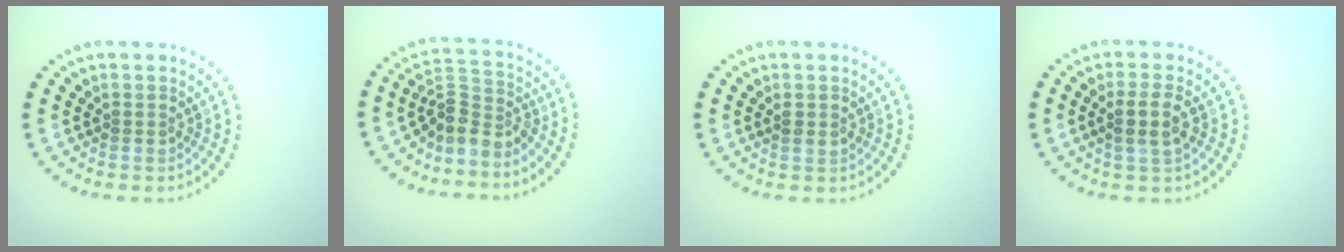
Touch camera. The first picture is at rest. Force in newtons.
{"total": 3.2, "press": 2.2, "slide": 2.4}
{"total": 0.6, "press": 0.5, "slide": 0.2}
{"total": 2.4, "press": 2.2, "slide": 0.9}